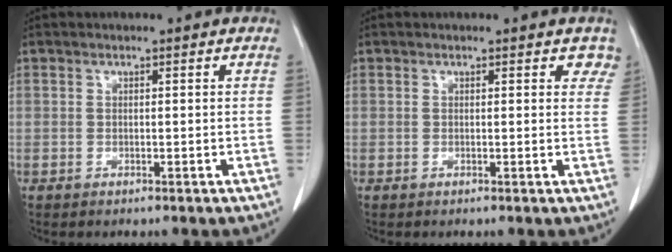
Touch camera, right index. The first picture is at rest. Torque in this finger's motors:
{"motor_torque": [0.02, 0.00, 0.00, 0.00]}